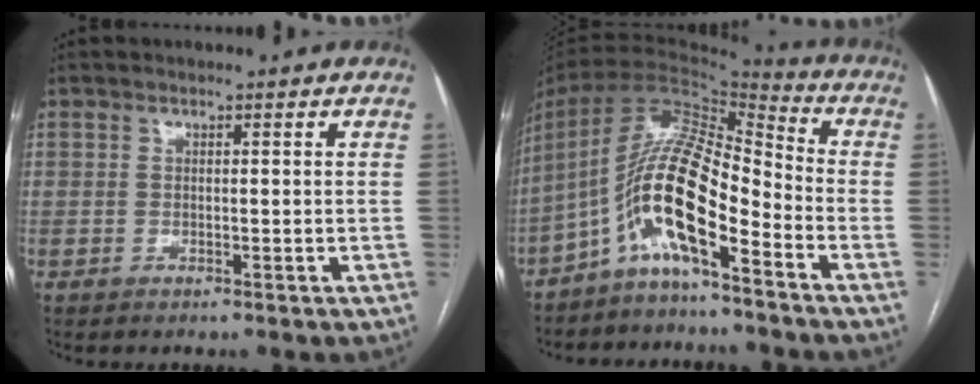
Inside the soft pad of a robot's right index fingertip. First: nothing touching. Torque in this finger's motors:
{"motor_torque": [0.06, -0.01, 0.06, -0.13]}